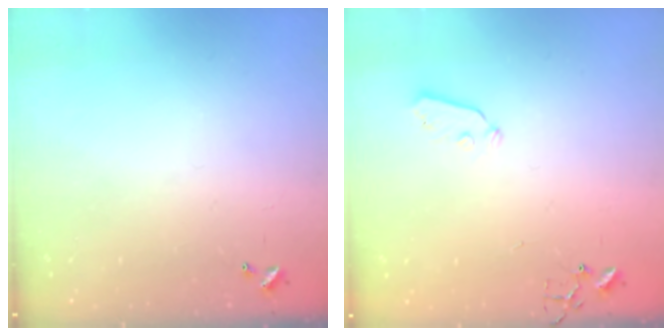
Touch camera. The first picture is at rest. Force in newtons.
{"total": 3.3, "press": 3.3, "slide": 0.5}